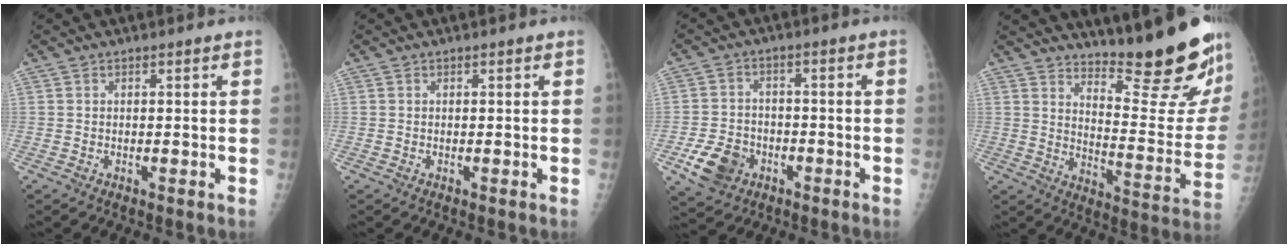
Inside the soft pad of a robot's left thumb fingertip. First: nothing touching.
{"total": 0.0}
{"total": 8.3, "force": [-3.8, 6.4, 3.9], "torque": [-0.058, 0.020, -0.061]}
{"total": 21.5, "force": [18.3, 3.3, 10.8], "torque": [-0.124, -0.175, 0.247]}